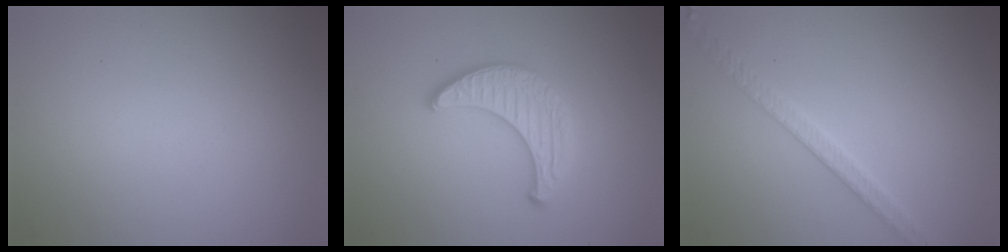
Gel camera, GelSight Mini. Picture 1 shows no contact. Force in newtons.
{"total": 3.1, "press": 3.1, "slide": 0.2}
{"total": 2.5, "press": 2.4, "slide": 0.4}